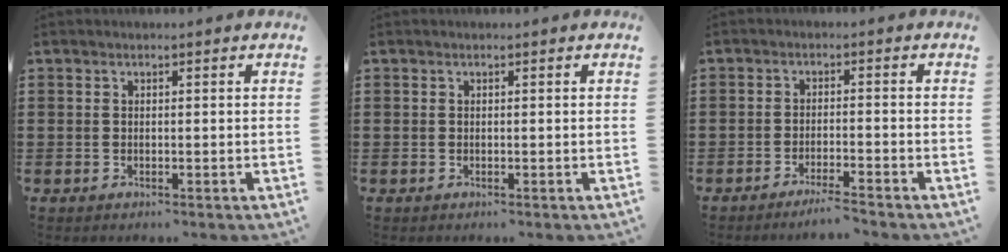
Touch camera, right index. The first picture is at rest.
{"total": 0.0}
{"total": 3.0, "force": [-2.8, -0.3, 1.1], "torque": [-0.019, -0.001, -0.056]}